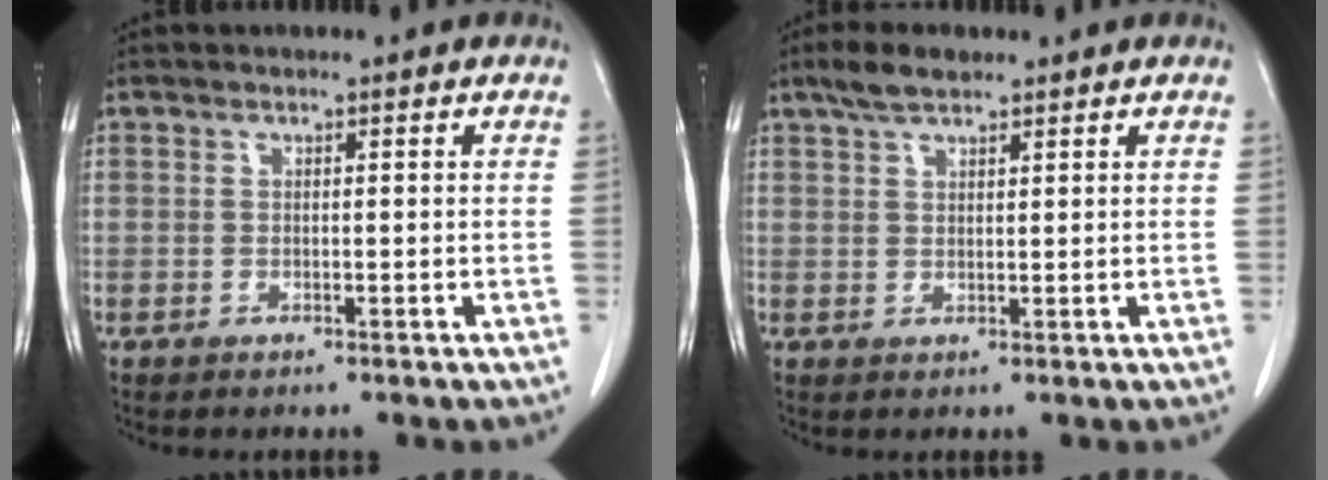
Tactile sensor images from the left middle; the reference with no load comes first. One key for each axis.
{"total": 3.9, "fx": 3.0, "fy": 1.1, "fz": 2.2, "tx": -0.053, "ty": 0.010, "tz": 0.058}